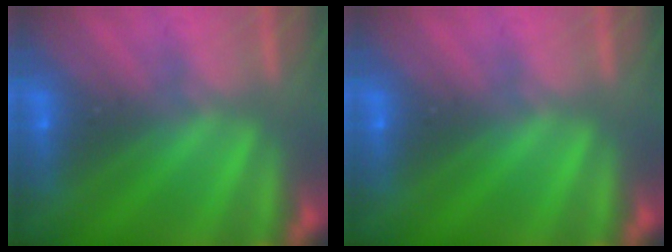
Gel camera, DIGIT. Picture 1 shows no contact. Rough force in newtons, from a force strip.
{"total": 0.0}